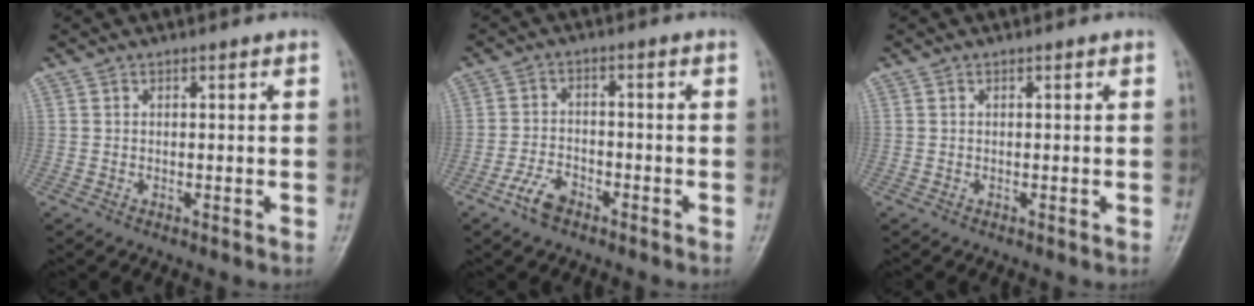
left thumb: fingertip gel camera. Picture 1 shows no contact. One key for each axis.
{"total": 4.7, "fx": -3.1, "fy": 2.4, "fz": 2.6, "tx": -0.048, "ty": 0.016, "tz": -0.061}
{"total": 0.0}